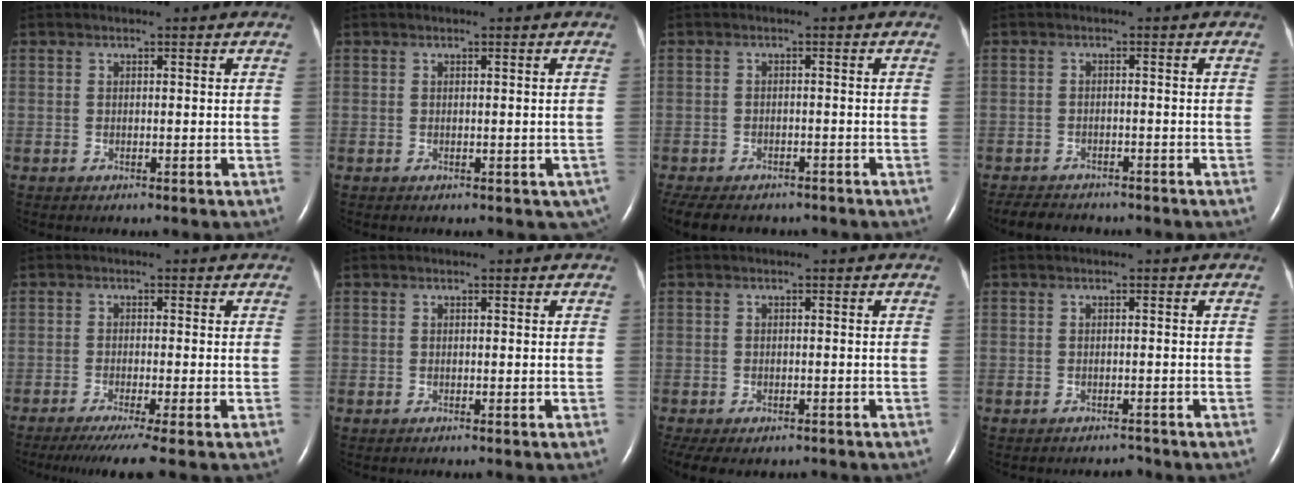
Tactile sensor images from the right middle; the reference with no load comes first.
{"total": 2.2, "force": [-0.7, 1.5, 1.4], "torque": [-0.005, -0.001, -0.003]}
{"total": 12.8, "force": [-10.2, 5.7, 5.3], "torque": [-0.130, -0.014, -0.129]}
{"total": 6.9, "force": [-6.2, 2.2, 2.3], "torque": [-0.040, -0.009, -0.087]}
{"total": 7.1, "force": [-5.3, -0.7, 4.6], "torque": [-0.065, -0.021, -0.085]}
{"total": 0.0}
{"total": 7.6, "force": [-5.4, 3.9, 3.7], "torque": [-0.077, -0.005, -0.071]}
{"total": 1.0, "force": [-1.0, 0.3, 0.0], "torque": [-0.001, -0.001, -0.013]}